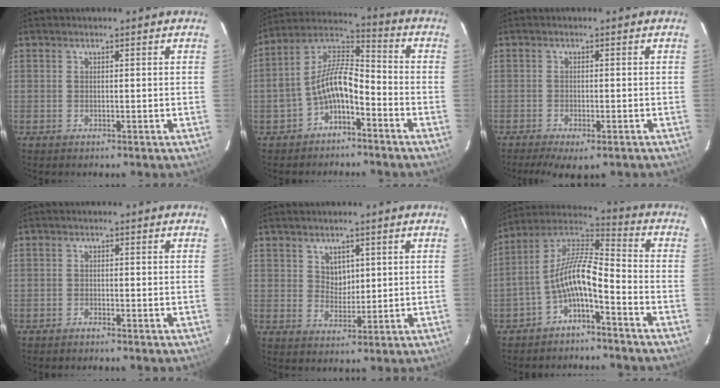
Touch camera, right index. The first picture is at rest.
{"total": 10.3, "force": [-4.7, 4.9, 7.8], "torque": [-0.164, 0.026, -0.083]}
{"total": 8.6, "force": [-6.2, 2.9, 5.1], "torque": [-0.113, -0.026, -0.092]}
{"total": 1.6, "force": [-1.4, 0.4, 0.5], "torque": [-0.021, -0.001, -0.027]}
{"total": 3.8, "force": [1.7, 2.9, 1.8], "torque": [-0.021, 0.004, 0.036]}
{"total": 11.4, "force": [-5.1, 3.6, 9.5], "torque": [-0.195, 0.015, -0.098]}